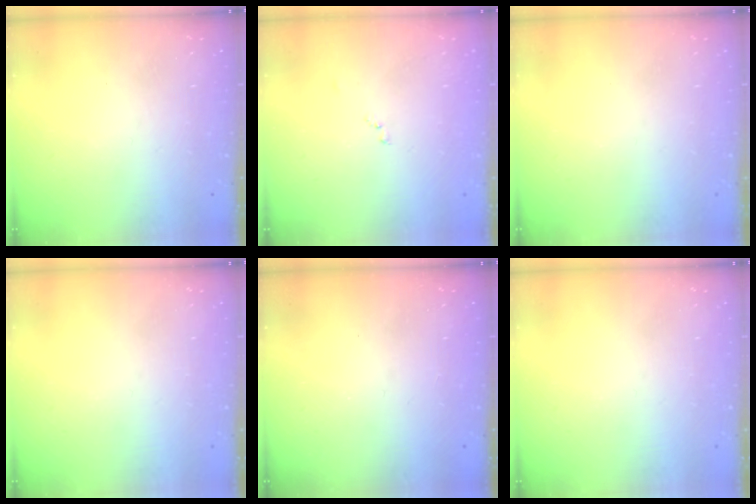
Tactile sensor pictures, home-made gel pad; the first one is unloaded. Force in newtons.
{"total": 8.4, "press": 8.4, "slide": 0.8}
{"total": 0.0}
{"total": 0.0}
{"total": 1.0, "press": 1.0, "slide": 0.1}
{"total": 0.0}